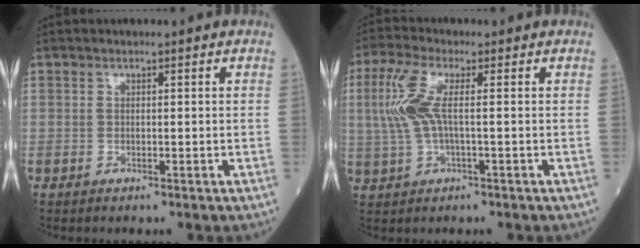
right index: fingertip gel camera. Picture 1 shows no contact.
{"total": 6.8, "force": [0.8, 1.8, 6.5], "torque": [-0.167, 0.013, 0.013]}